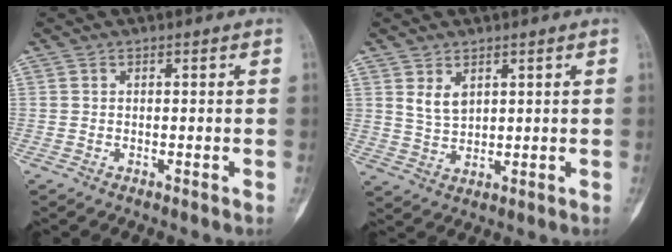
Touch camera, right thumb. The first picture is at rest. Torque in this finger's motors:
{"motor_torque": [-0.56, 0.73, 0.23, 0.20, 0.05]}